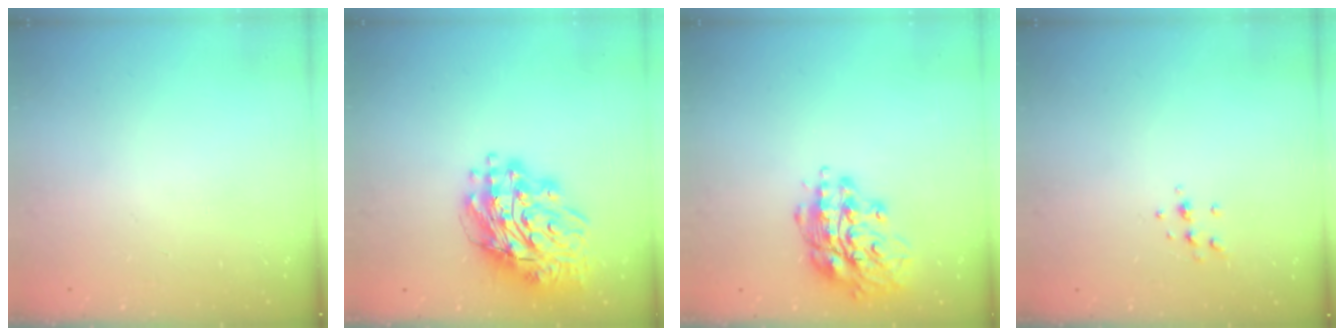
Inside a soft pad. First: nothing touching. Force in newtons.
{"total": 18.5, "press": 18.3, "slide": 3.0}
{"total": 16.0, "press": 15.9, "slide": 1.6}
{"total": 5.5, "press": 5.3, "slide": 1.5}